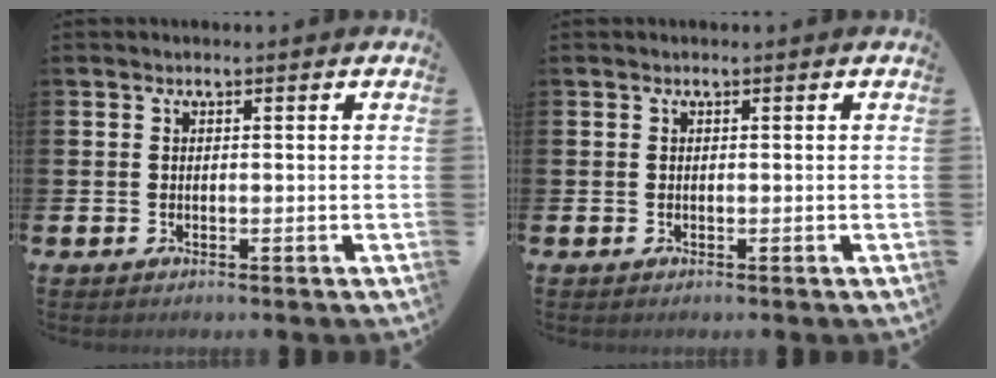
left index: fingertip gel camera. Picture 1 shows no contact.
{"total": 0.0}